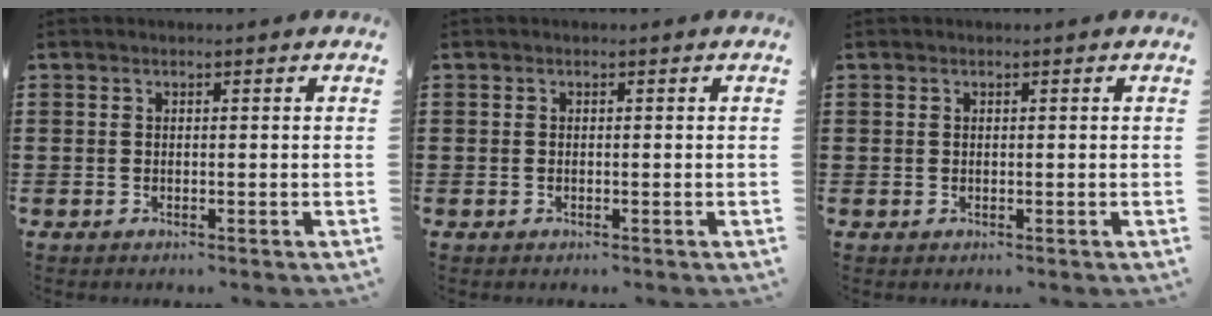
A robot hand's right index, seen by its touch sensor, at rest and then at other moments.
{"total": 0.0}
{"total": 0.0}